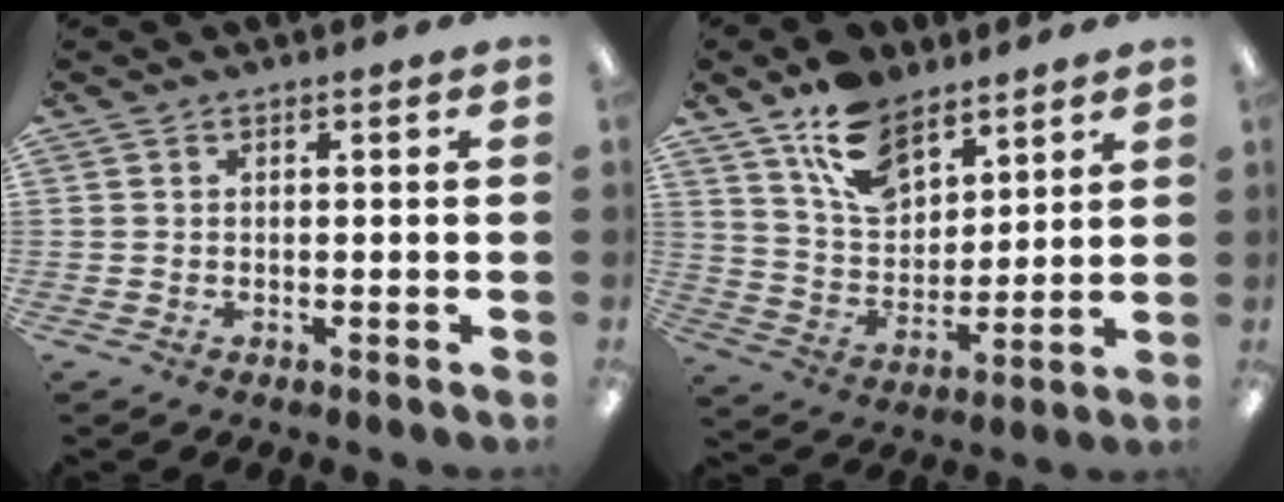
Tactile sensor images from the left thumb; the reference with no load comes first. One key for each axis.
{"total": 13.8, "fx": 9.3, "fy": 7.8, "fz": 6.7, "tx": -0.119, "ty": -0.042, "tz": 0.175}